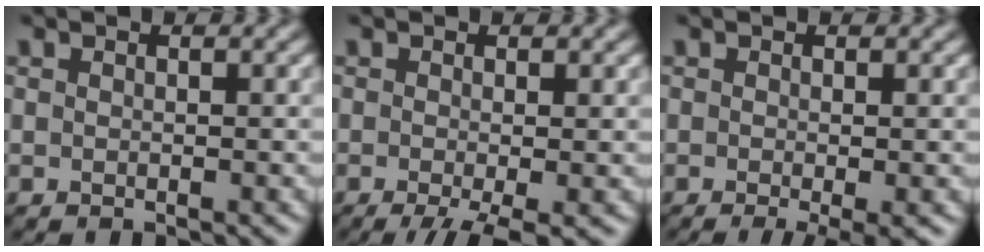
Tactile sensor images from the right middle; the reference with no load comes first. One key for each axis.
{"total": 3.5, "fx": -1.7, "fy": 0.7, "fz": 3.0, "tx": -0.051, "ty": -0.007, "tz": -0.030}
{"total": 3.0, "fx": -1.1, "fy": 0.5, "fz": 2.7, "tx": -0.040, "ty": -0.010, "tz": -0.018}